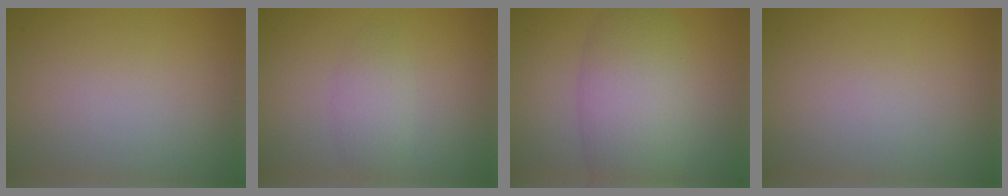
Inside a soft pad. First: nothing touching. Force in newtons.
{"total": 1.9, "press": 1.9, "slide": 0.1}
{"total": 7.1, "press": 7.1, "slide": 0.2}
{"total": 0.0}